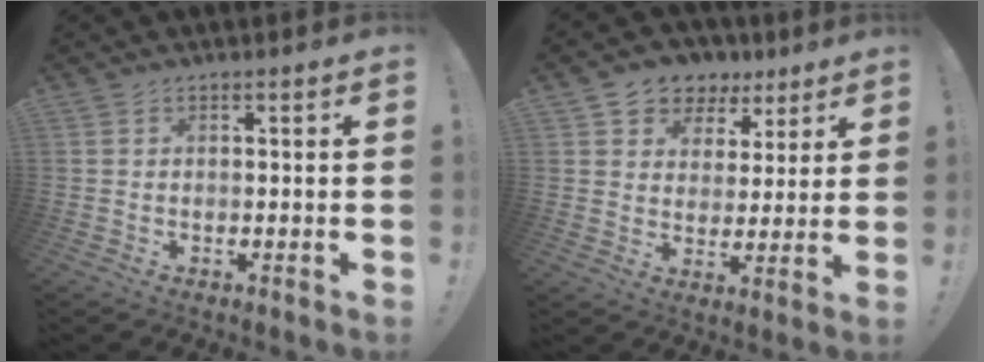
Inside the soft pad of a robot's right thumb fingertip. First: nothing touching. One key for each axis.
{"total": 7.8, "fx": 4.3, "fy": 6.4, "fz": 1.2, "tx": -0.018, "ty": -0.031, "tz": 0.087}